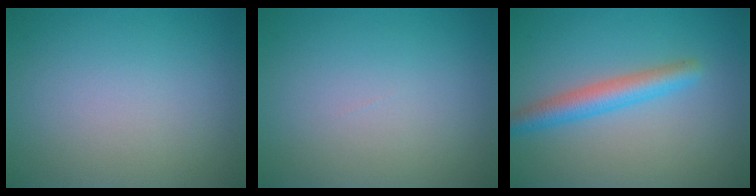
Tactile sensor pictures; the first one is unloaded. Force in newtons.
{"total": 0.0}
{"total": 3.3, "press": 3.3, "slide": 0.1}